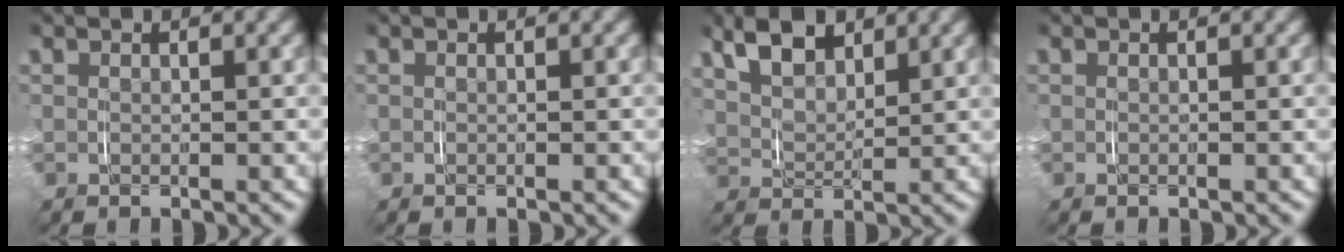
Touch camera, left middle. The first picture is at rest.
{"total": 0.0}
{"total": 6.1, "force": [2.8, 4.1, 3.5], "torque": [-0.083, 0.001, 0.038]}
{"total": 0.0}